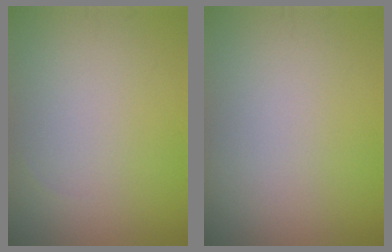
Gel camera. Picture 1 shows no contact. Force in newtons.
{"total": 0.0}